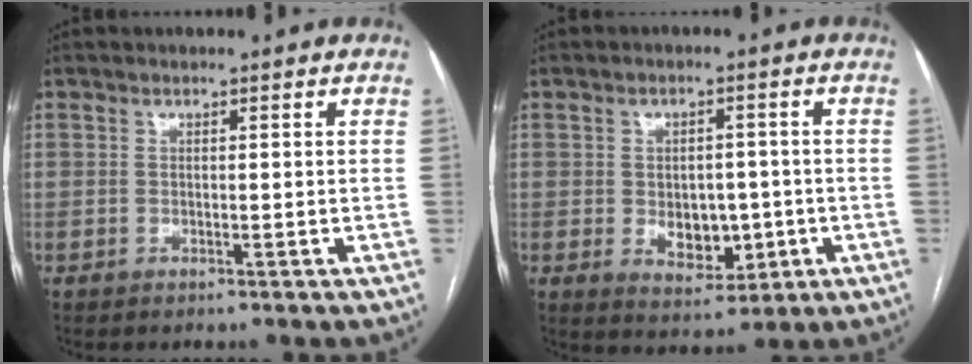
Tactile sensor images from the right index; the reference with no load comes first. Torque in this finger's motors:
{"motor_torque": [0.23, -0.10, 0.12, 0.03]}